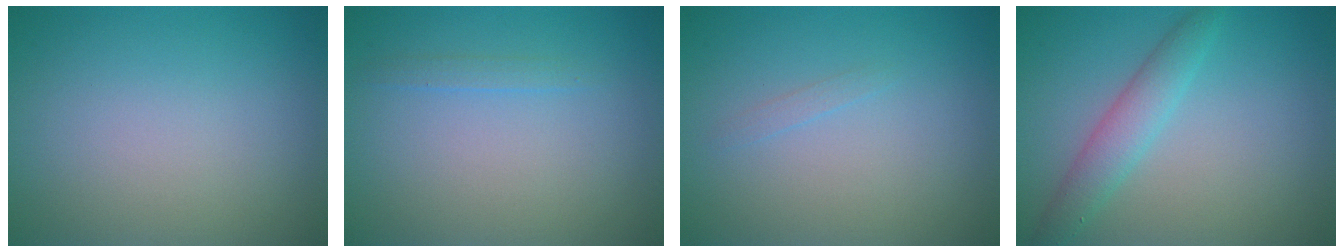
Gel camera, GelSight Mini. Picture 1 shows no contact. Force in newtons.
{"total": 0.9, "press": 0.9, "slide": 0.1}
{"total": 0.5, "press": 0.5, "slide": 0.1}
{"total": 2.9, "press": 2.9, "slide": 0.1}